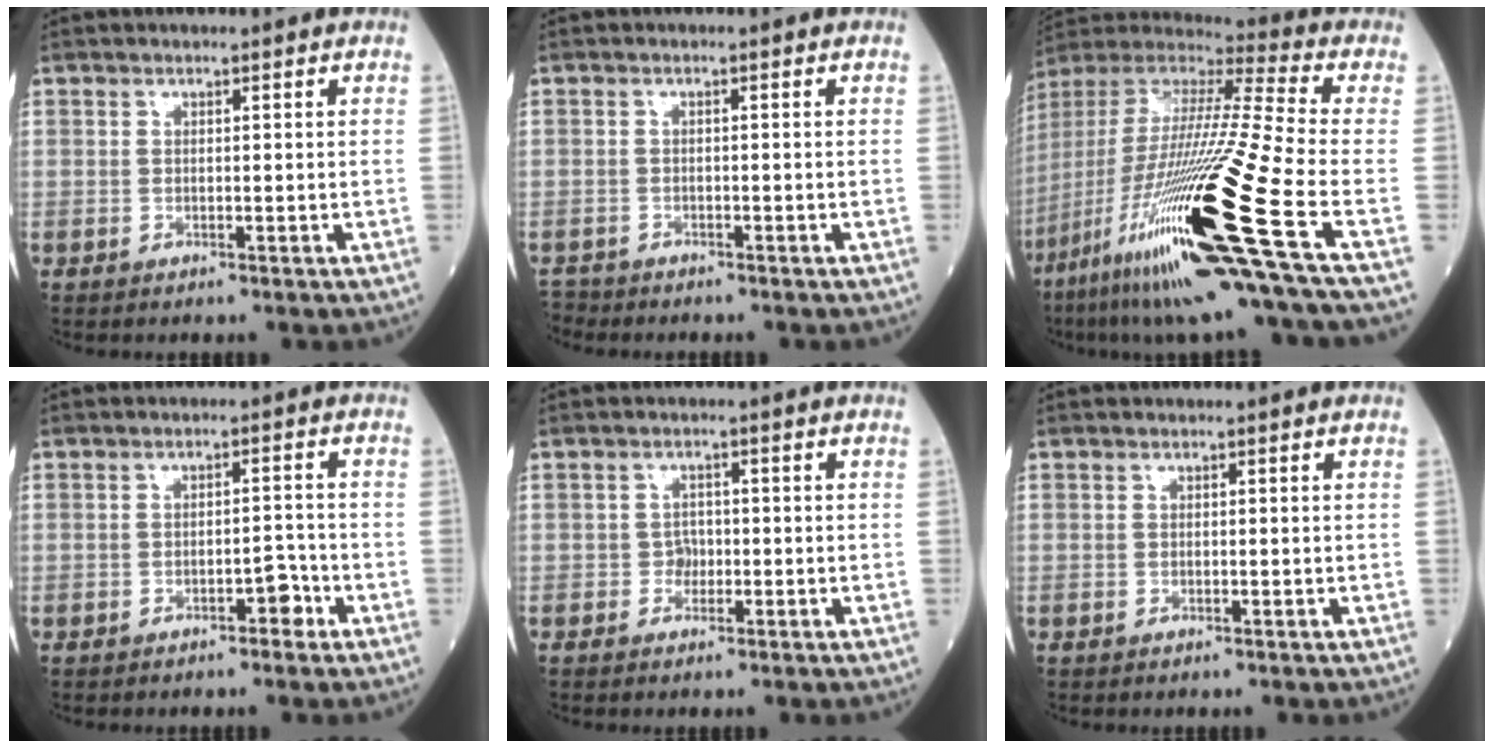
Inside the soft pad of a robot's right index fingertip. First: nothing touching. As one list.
[{"total": 2.1, "force": [-2.0, 0.4, -0.3], "torque": [0.004, -0.008, -0.038]}, {"total": 30.6, "force": [-12.6, 0.6, 27.9], "torque": [-0.533, -0.064, -0.234]}, {"total": 2.6, "force": [-1.5, 1.0, 1.8], "torque": [-0.021, 0.006, -0.023]}, {"total": 1.7, "force": [-0.5, 1.4, 0.8], "torque": [-0.007, 0.006, -0.008]}, {"total": 0.0}]